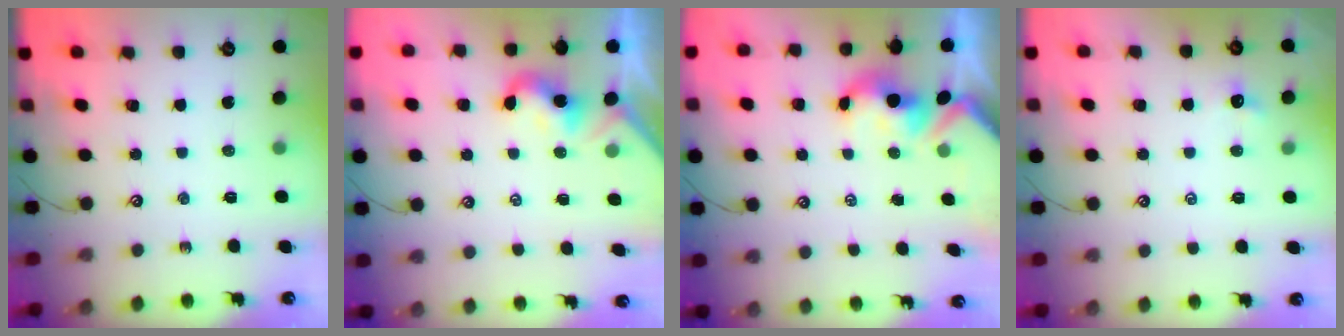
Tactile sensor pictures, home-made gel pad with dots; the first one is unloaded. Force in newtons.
{"total": 0.6, "press": 0.4, "slide": 0.4}
{"total": 1.8, "press": 1.7, "slide": 0.7}
{"total": 0.5, "press": 0.1, "slide": 0.5}